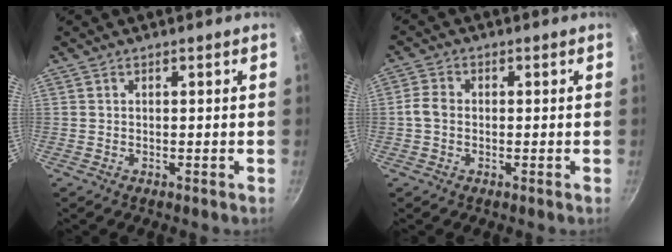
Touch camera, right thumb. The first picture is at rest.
{"total": 3.2, "force": [-0.5, 2.4, 1.9], "torque": [-0.040, 0.013, -0.016]}